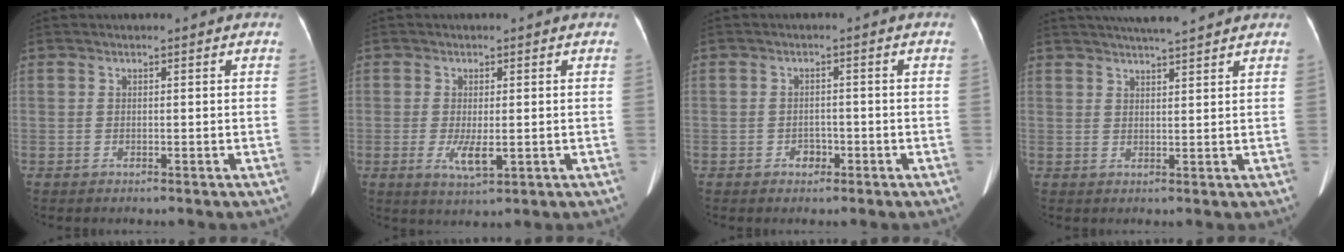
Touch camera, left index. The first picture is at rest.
{"total": 3.9, "force": [-0.8, 1.1, 3.6], "torque": [-0.071, -0.010, -0.008]}
{"total": 1.9, "force": [-1.1, 1.3, 0.7], "torque": [-0.010, 0.004, -0.015]}
{"total": 8.2, "force": [7.2, 0.6, 3.8], "torque": [-0.060, 0.026, 0.100]}